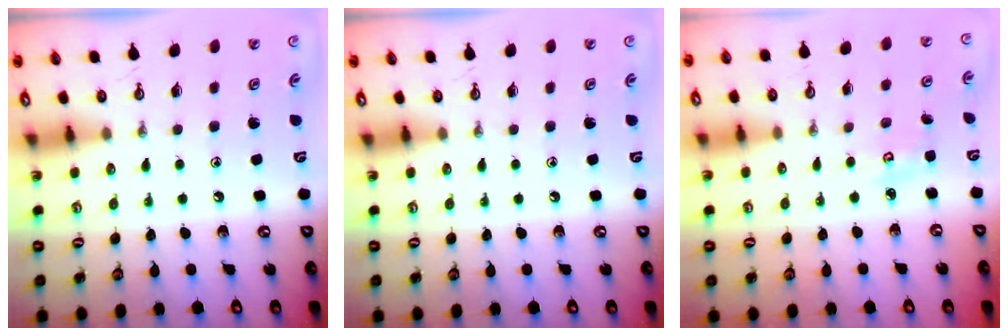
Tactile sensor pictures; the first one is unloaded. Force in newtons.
{"total": 0.0}
{"total": 2.3, "press": 2.3, "slide": 0.2}